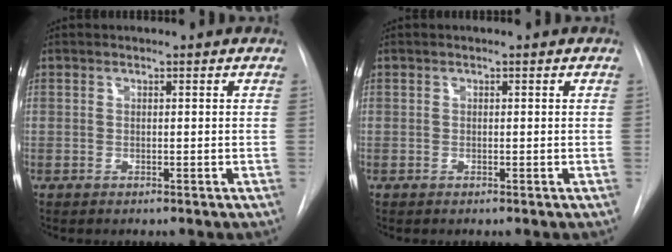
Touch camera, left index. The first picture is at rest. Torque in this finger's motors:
{"motor_torque": [-0.04, 0.04, 0.03, -0.01]}